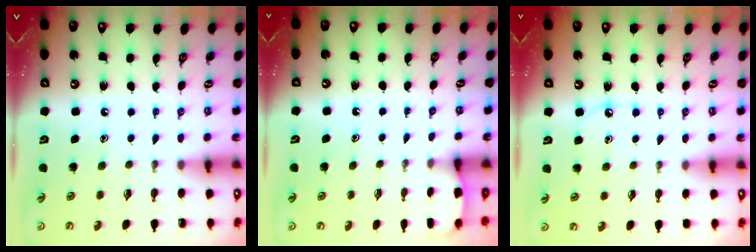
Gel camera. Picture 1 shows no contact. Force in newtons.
{"total": 1.3, "press": 1.3, "slide": 0.1}
{"total": 4.9, "press": 4.8, "slide": 0.7}